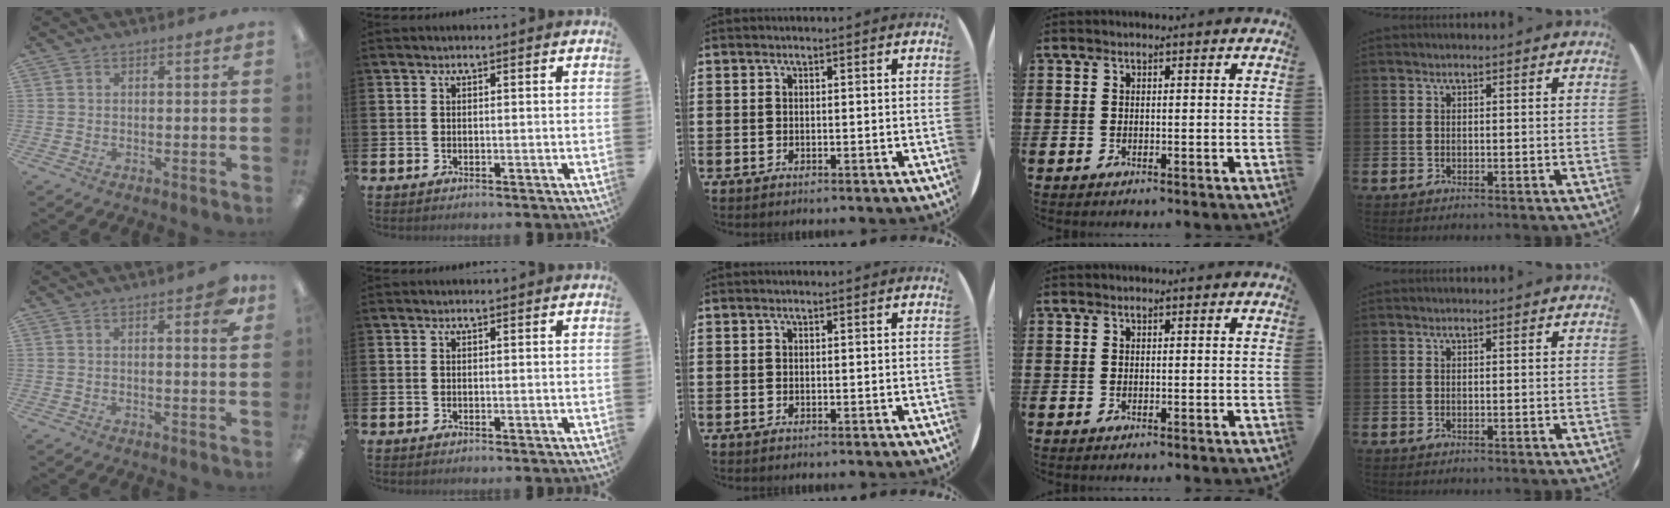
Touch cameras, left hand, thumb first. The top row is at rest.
{"thumb": {"total": 5.3, "force": [2.6, 1.5, 4.3], "torque": [-0.057, -0.007, 0.038]}}